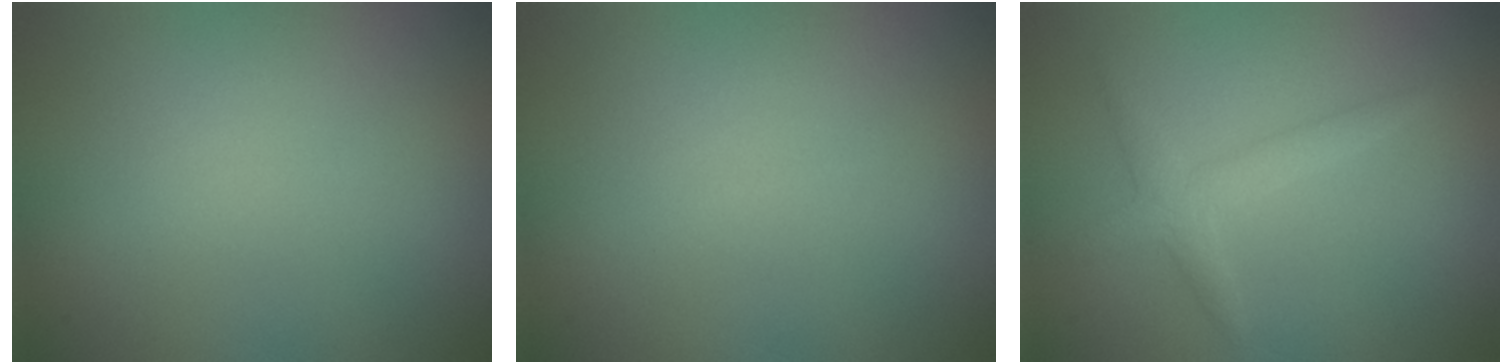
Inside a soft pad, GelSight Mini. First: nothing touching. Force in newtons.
{"total": 0.0}
{"total": 2.0, "press": 2.0, "slide": 0.0}